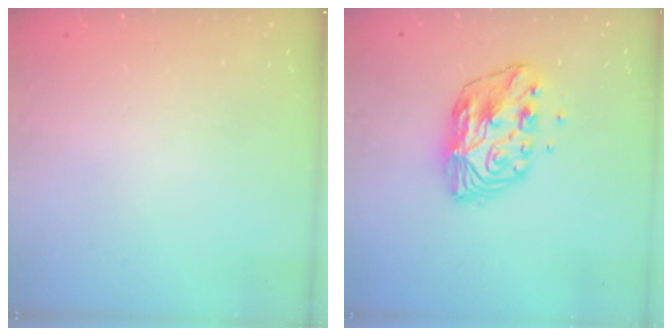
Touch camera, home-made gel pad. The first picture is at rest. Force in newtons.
{"total": 12.5, "press": 12.5, "slide": 1.0}